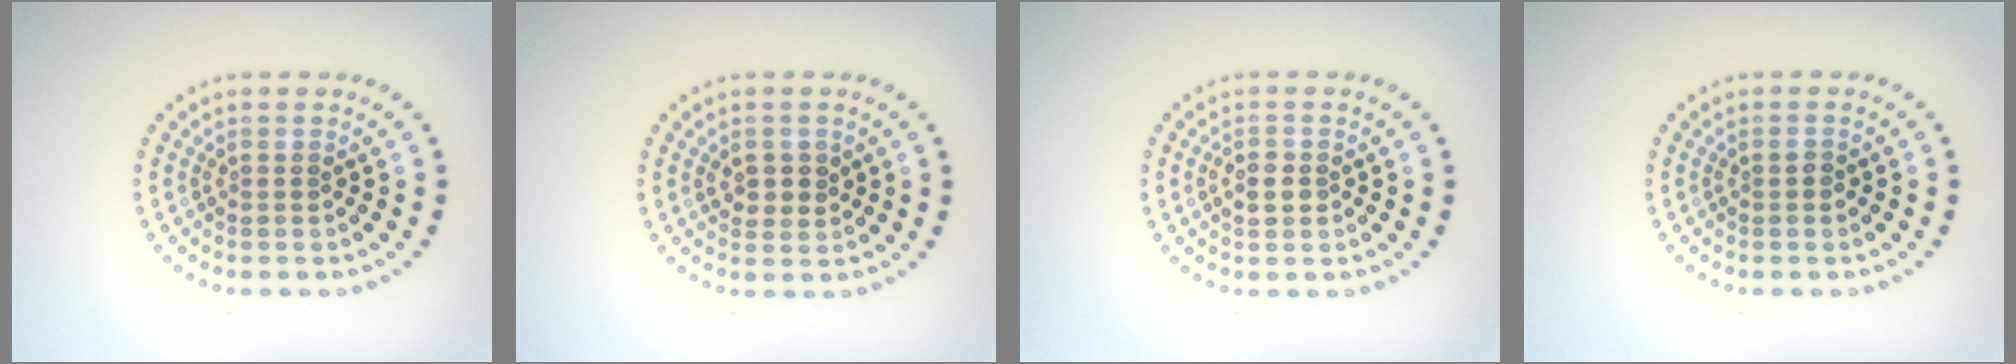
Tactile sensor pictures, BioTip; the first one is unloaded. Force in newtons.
{"total": 2.0, "press": 1.9, "slide": 0.6}
{"total": 1.6, "press": 1.6, "slide": 0.0}
{"total": 0.7, "press": 0.7, "slide": 0.0}